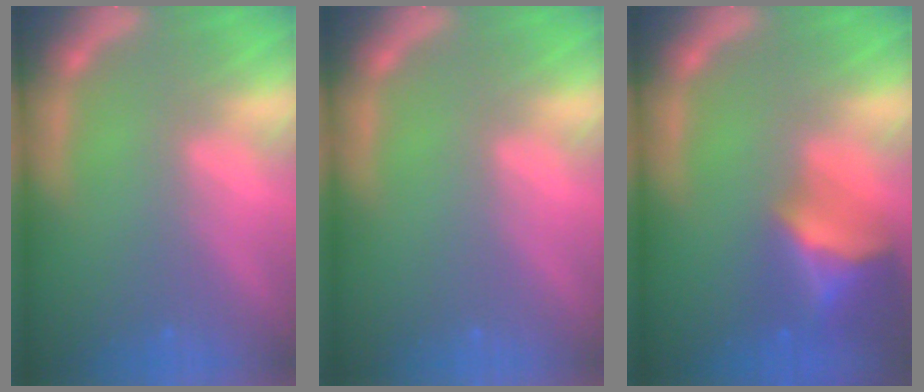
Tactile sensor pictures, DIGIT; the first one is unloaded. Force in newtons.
{"total": 0.0}
{"total": 8.0}